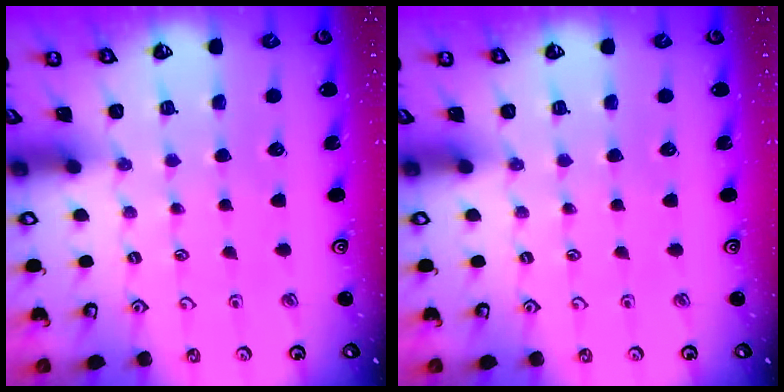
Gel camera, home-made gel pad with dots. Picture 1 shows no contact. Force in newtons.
{"total": 0.0}